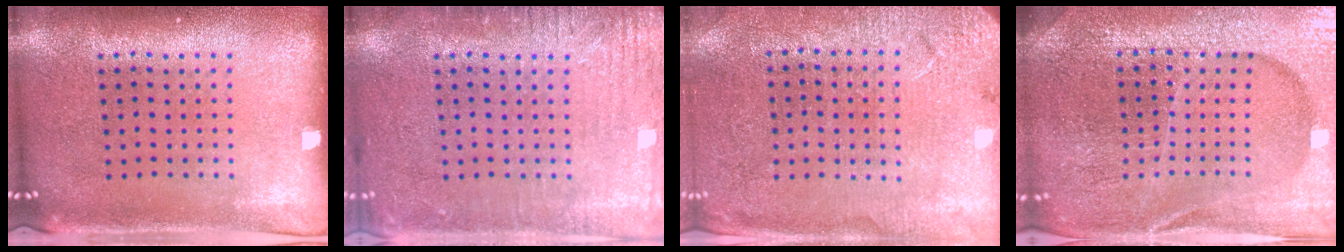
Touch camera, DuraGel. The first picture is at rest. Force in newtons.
{"total": 3.0, "press": 3.0, "slide": 0.3}
{"total": 2.7, "press": 2.7, "slide": 0.1}
{"total": 5.2, "press": 4.8, "slide": 2.2}